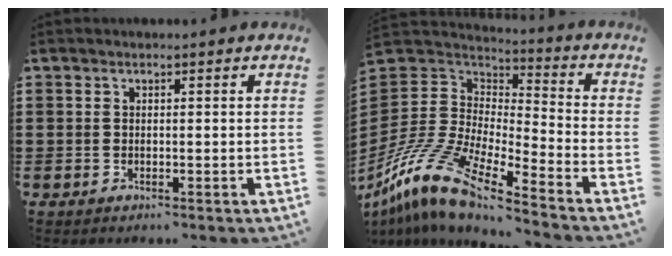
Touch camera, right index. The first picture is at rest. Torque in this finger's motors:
{"motor_torque": [-0.25, 1.09, 0.33, 0.07]}